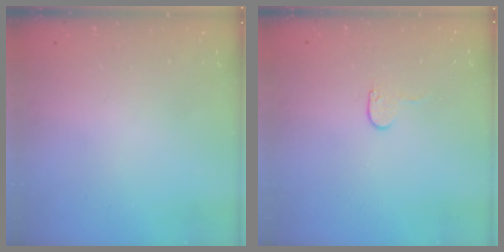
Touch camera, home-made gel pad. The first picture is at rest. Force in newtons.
{"total": 4.5, "press": 4.5, "slide": 0.5}